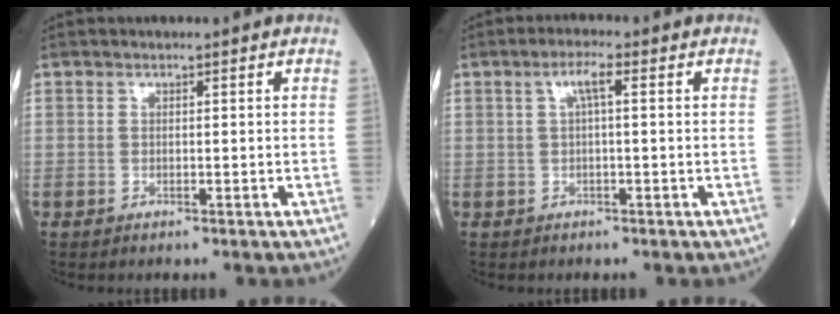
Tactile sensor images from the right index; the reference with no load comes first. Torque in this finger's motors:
{"motor_torque": [0.30, 0.13, 0.12, 0.06]}